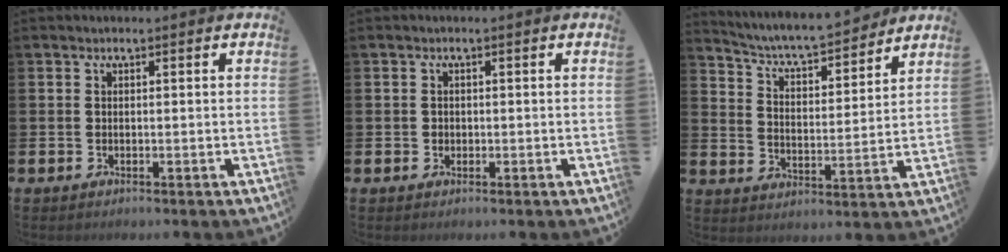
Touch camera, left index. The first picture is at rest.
{"total": 0.8, "force": [0.1, 0.8, 0.2], "torque": [0.004, 0.005, -0.002]}
{"total": 6.3, "force": [6.1, 0.6, 1.7], "torque": [-0.066, -0.048, 0.101]}